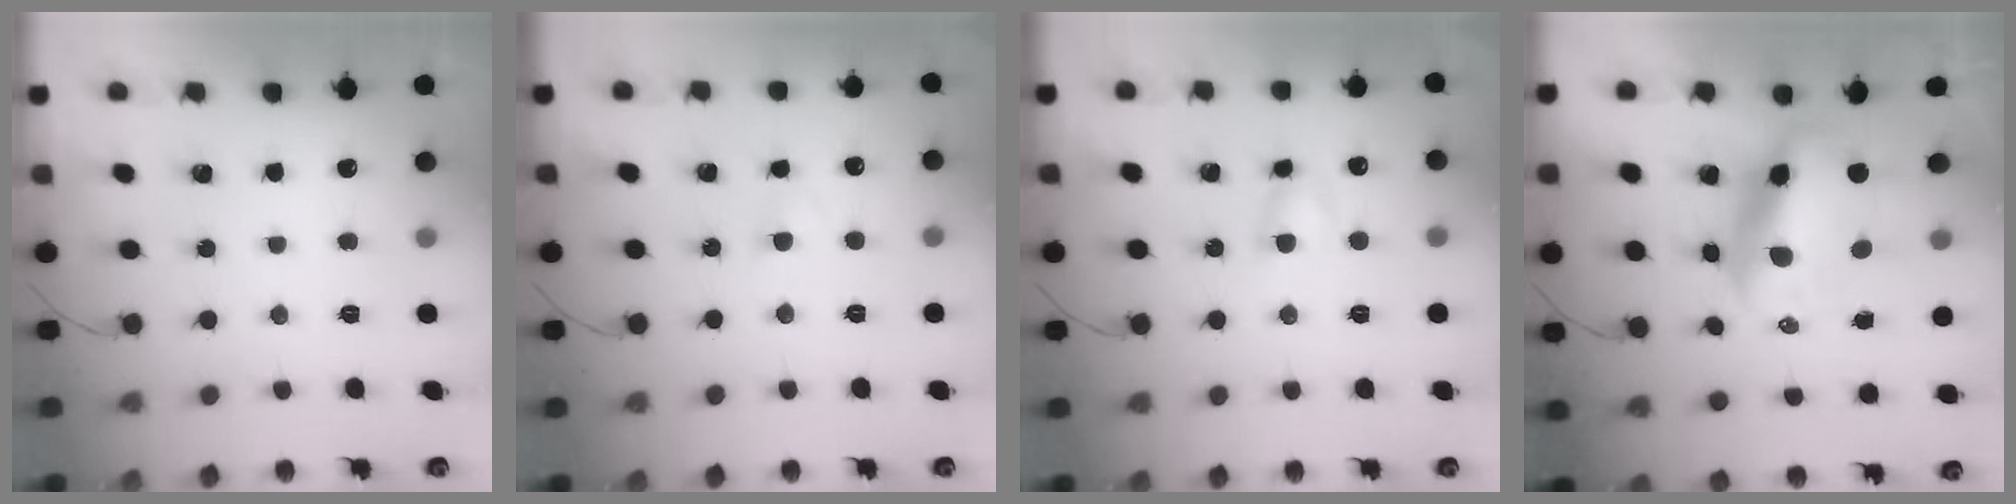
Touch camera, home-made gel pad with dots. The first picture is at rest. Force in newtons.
{"total": 2.1, "press": 1.9, "slide": 0.9}
{"total": 3.8, "press": 3.7, "slide": 0.6}
{"total": 9.8, "press": 9.5, "slide": 2.4}